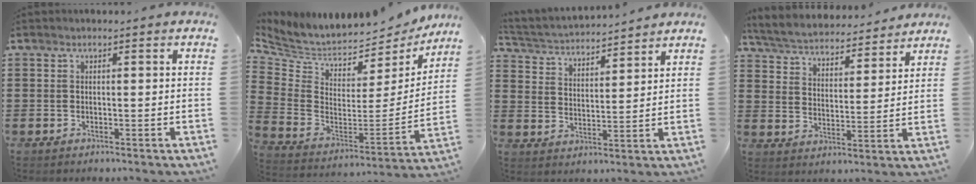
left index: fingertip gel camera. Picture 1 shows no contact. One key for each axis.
{"total": 4.5, "fx": 3.9, "fy": 1.9, "fz": 0.9, "tx": -0.047, "ty": -0.046, "tz": 0.066}
{"total": 3.5, "fx": 3.5, "fy": 0.3, "fz": 0.1, "tx": -0.022, "ty": -0.023, "tz": 0.058}
{"total": 4.5, "fx": 4.4, "fy": 0.2, "fz": 0.6, "tx": -0.036, "ty": -0.029, "tz": 0.072}